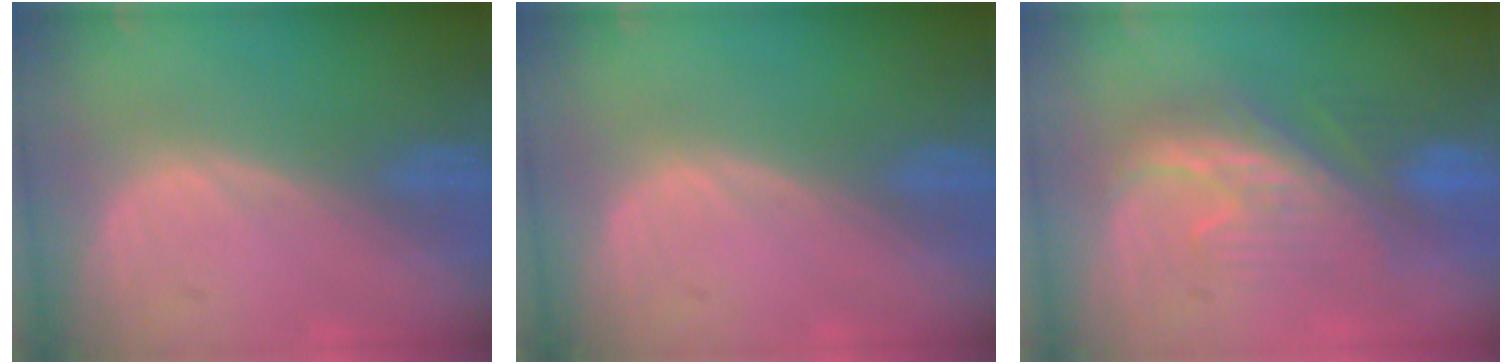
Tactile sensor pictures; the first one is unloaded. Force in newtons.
{"total": 0.0}
{"total": 8.5, "press": 8.3, "slide": 1.9}